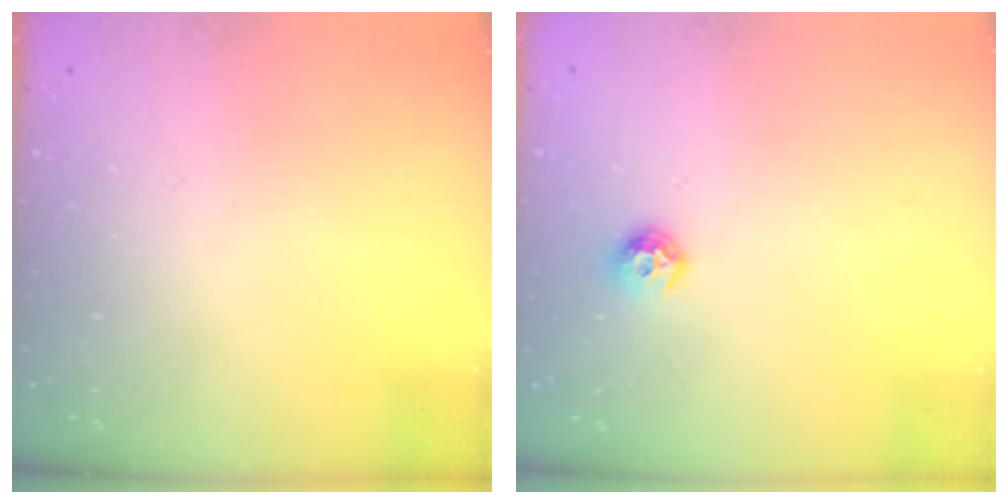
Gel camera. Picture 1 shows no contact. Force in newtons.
{"total": 7.5, "press": 7.4, "slide": 0.7}